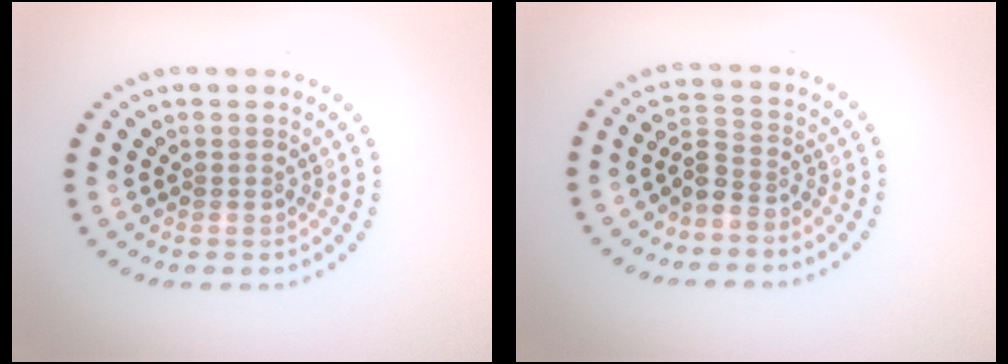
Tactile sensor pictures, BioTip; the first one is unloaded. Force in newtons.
{"total": 2.6, "press": 1.9, "slide": 1.7}